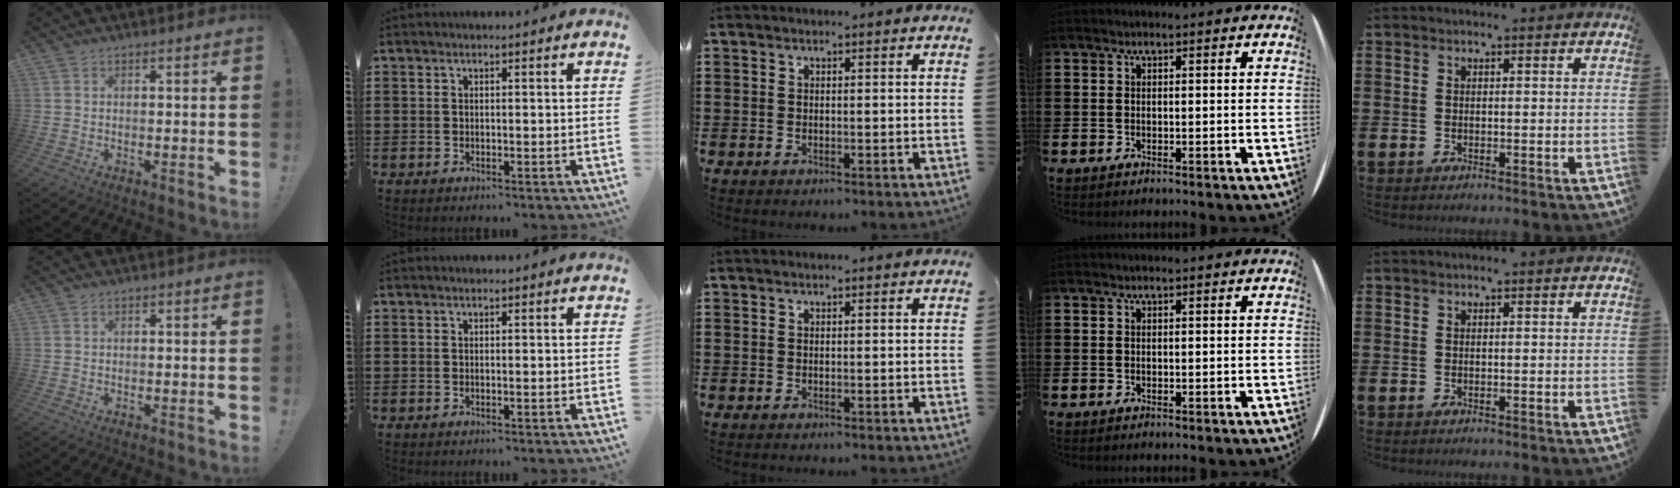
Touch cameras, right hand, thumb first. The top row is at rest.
{}